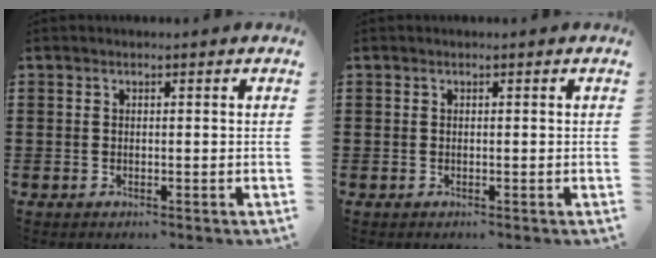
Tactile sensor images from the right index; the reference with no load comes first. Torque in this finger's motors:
{"motor_torque": [0.00, 0.00, 0.00, -0.01]}